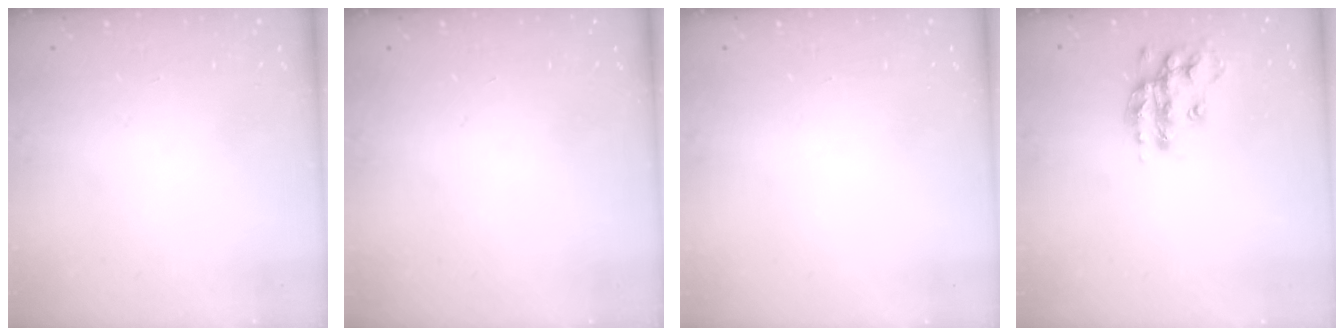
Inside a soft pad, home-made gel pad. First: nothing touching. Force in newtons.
{"total": 0.0}
{"total": 0.0}
{"total": 15.0, "press": 15.0, "slide": 1.0}